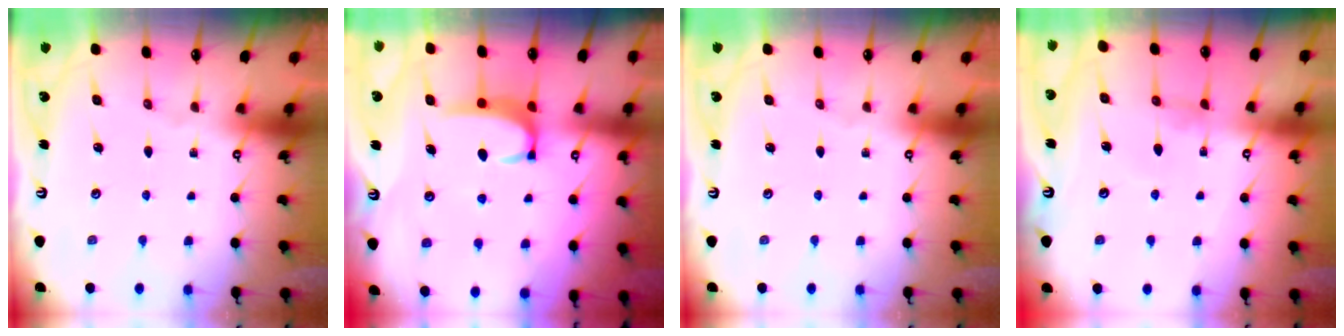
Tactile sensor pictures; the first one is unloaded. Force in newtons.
{"total": 2.7, "press": 2.7, "slide": 0.5}
{"total": 0.0}
{"total": 0.7, "press": 0.4, "slide": 0.5}